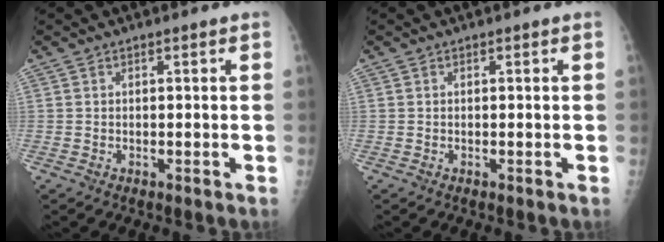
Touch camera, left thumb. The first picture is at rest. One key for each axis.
{"total": 0.0}